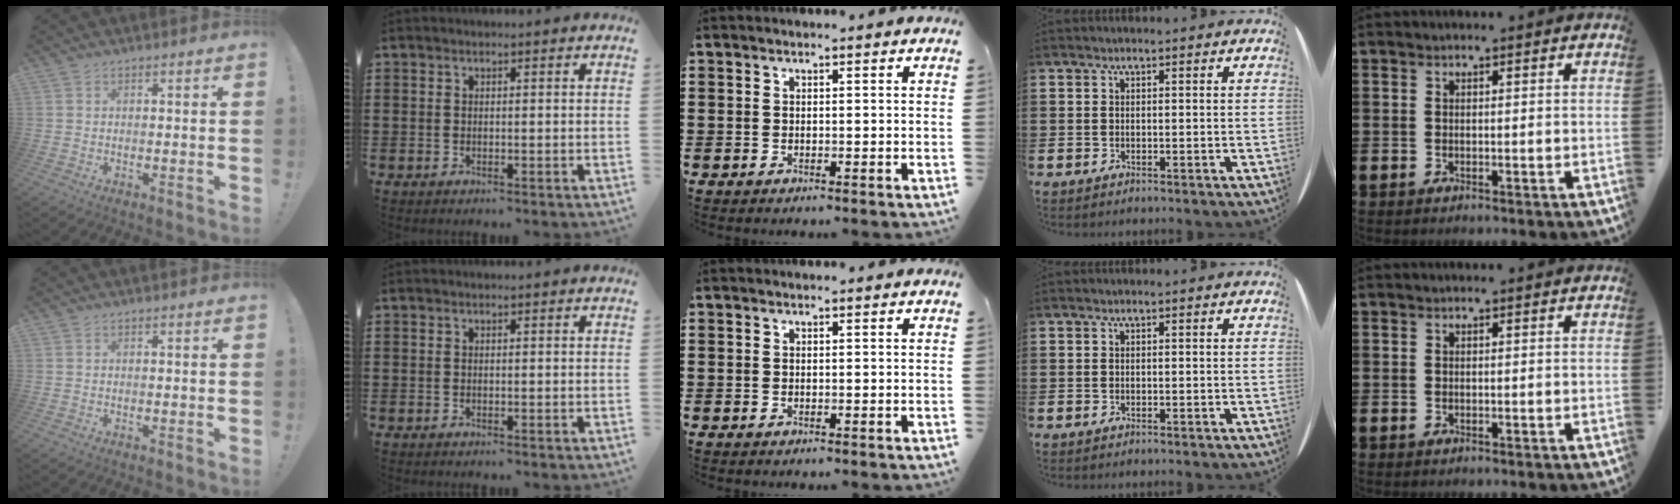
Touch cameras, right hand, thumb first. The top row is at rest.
{}